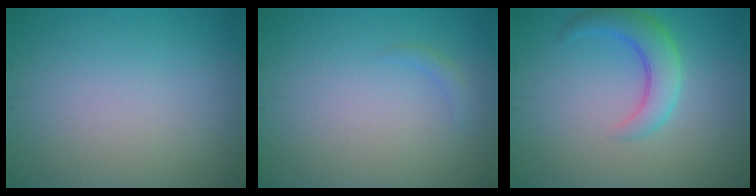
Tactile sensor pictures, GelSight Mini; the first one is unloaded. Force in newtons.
{"total": 0.8, "press": 0.8, "slide": 0.1}
{"total": 4.0, "press": 3.9, "slide": 0.2}